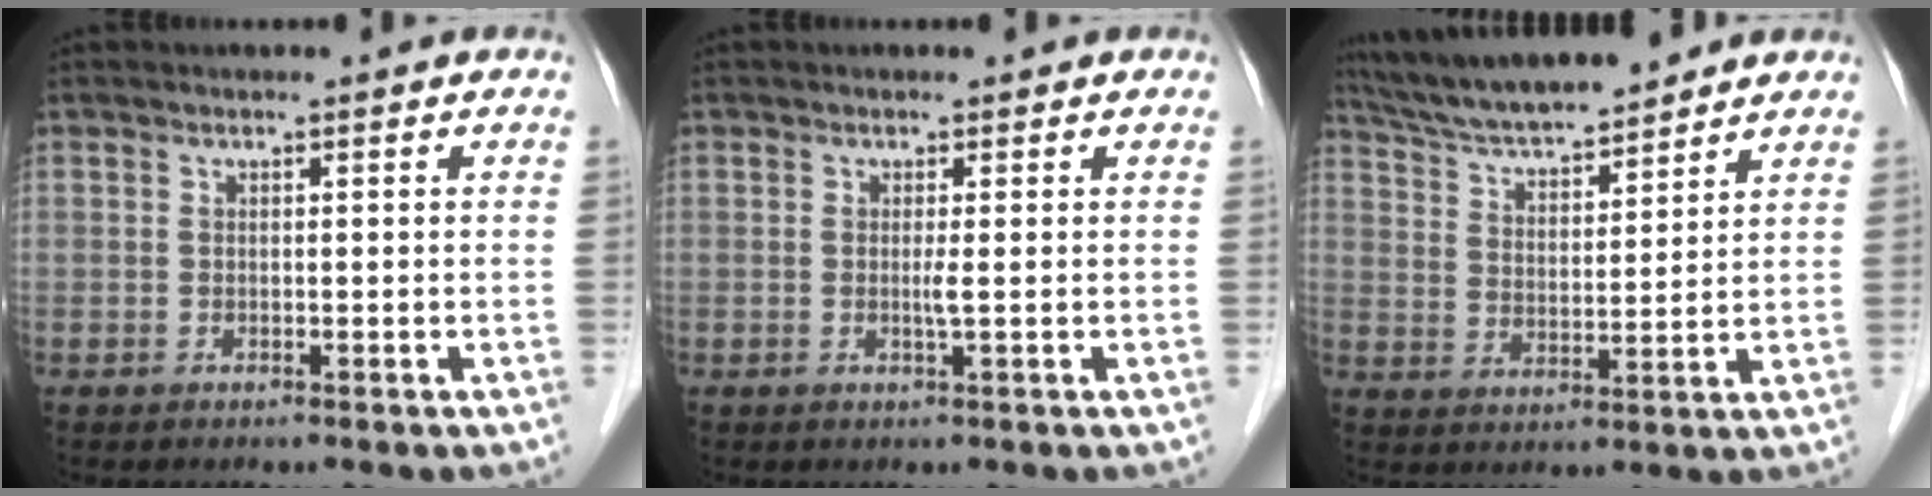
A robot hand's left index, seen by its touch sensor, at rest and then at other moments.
{"total": 1.2, "force": [0.1, -0.2, 1.1], "torque": [-0.024, -0.001, 0.001]}
{"total": 12.9, "force": [11.7, 1.6, 5.0], "torque": [-0.091, 0.019, 0.206]}